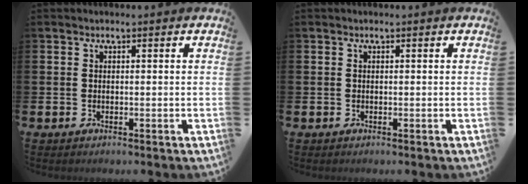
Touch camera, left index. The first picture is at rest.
{"total": 0.0}